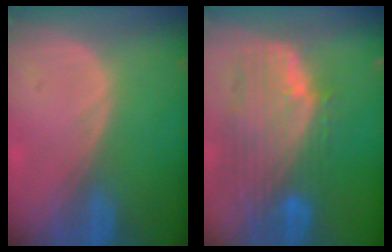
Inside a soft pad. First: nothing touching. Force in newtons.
{"total": 11.0, "press": 9.4, "slide": 5.6}